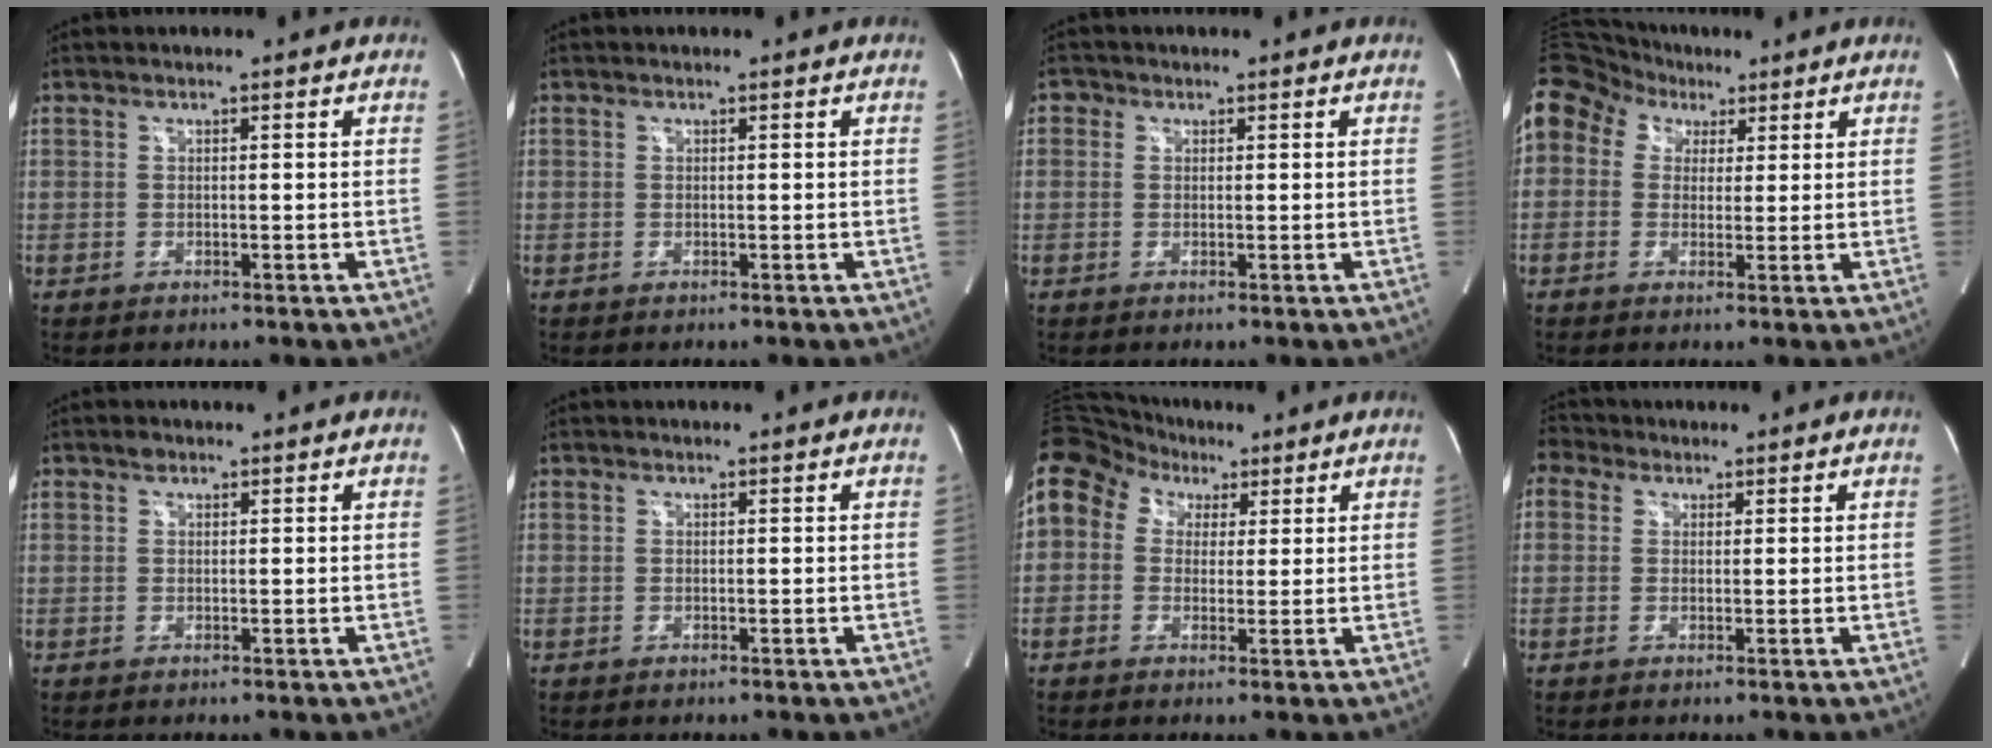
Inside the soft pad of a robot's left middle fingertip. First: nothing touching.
{"total": 0.0}
{"total": 1.2, "force": [0.4, 1.1, 0.2], "torque": [0.005, 0.004, 0.002]}
{"total": 18.8, "force": [8.3, 14.6, 8.4], "torque": [-0.255, 0.113, 0.159]}
{"total": 0.8, "force": [0.6, 0.5, 0.2], "torque": [-0.004, 0.006, 0.008]}
{"total": 0.0}
{"total": 12.3, "force": [5.1, 9.8, 5.6], "torque": [-0.138, 0.074, 0.089]}
{"total": 3.5, "force": [2.0, 2.7, 1.1], "torque": [-0.030, 0.028, 0.041]}